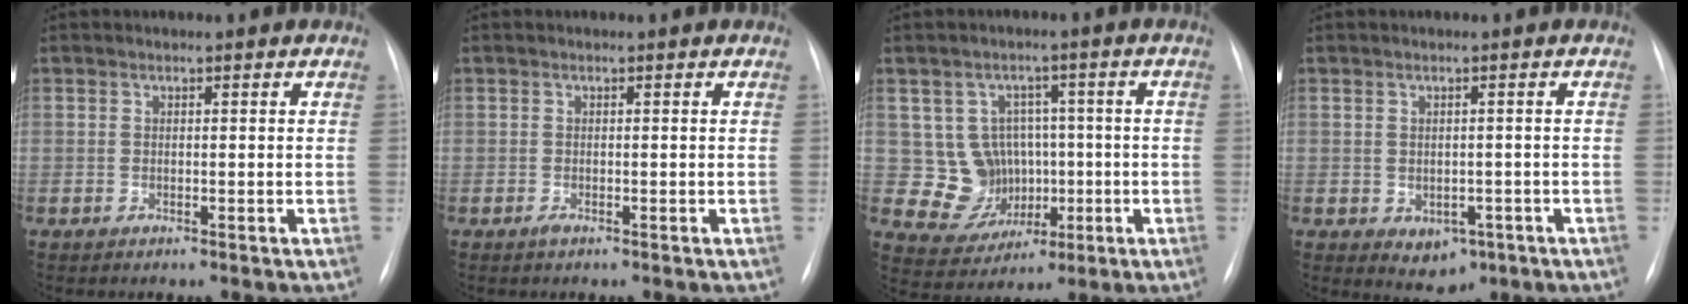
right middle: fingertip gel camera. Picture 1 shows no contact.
{"total": 0.5, "force": [-0.3, 0.1, 0.4], "torque": [-0.008, -0.001, -0.006]}
{"total": 8.4, "force": [0.2, 8.1, 2.0], "torque": [-0.030, 0.031, 0.022]}
{"total": 3.9, "force": [-1.3, 2.9, 2.2], "torque": [-0.025, 0.001, -0.002]}